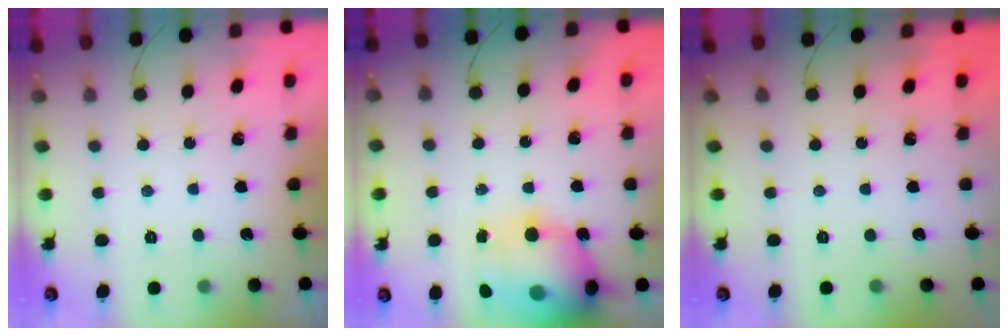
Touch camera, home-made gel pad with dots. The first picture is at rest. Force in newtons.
{"total": 24.2, "press": 23.7, "slide": 5.0}
{"total": 0.0}